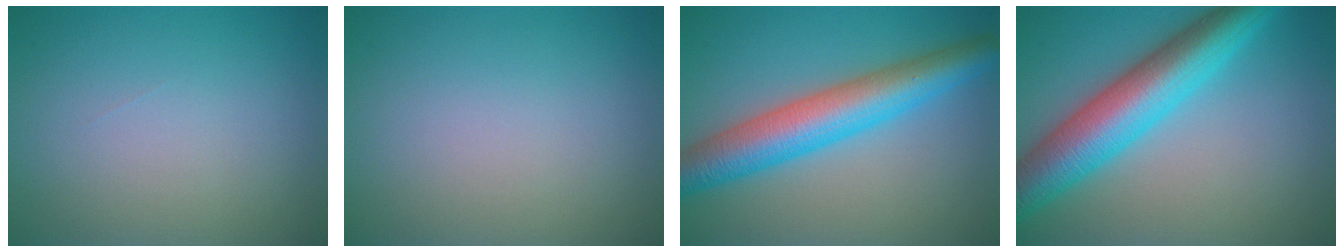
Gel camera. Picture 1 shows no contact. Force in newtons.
{"total": 0.0}
{"total": 7.5, "press": 7.5, "slide": 0.2}
{"total": 9.0, "press": 9.0, "slide": 0.0}